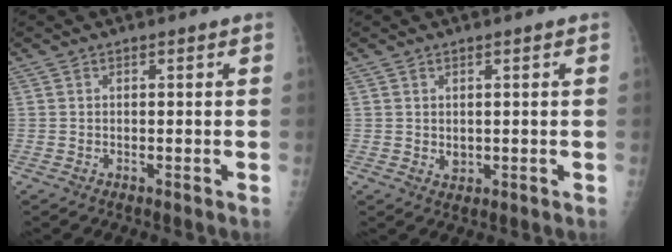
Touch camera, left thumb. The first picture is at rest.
{"total": 1.8, "force": [0.1, 1.4, 1.1], "torque": [-0.010, -0.003, 0.007]}